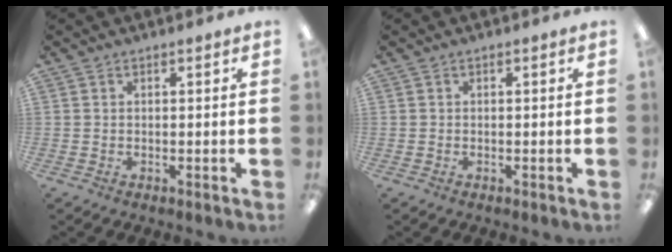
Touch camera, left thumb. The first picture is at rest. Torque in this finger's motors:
{"motor_torque": [0.01, 0.00, -0.05, 0.02, 0.00]}